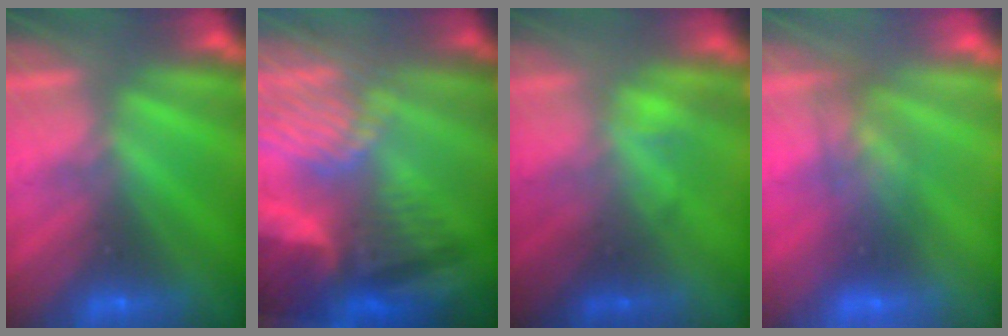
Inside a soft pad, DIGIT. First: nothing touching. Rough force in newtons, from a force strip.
{"total": 8.9}
{"total": 1.8}
{"total": 2.8}